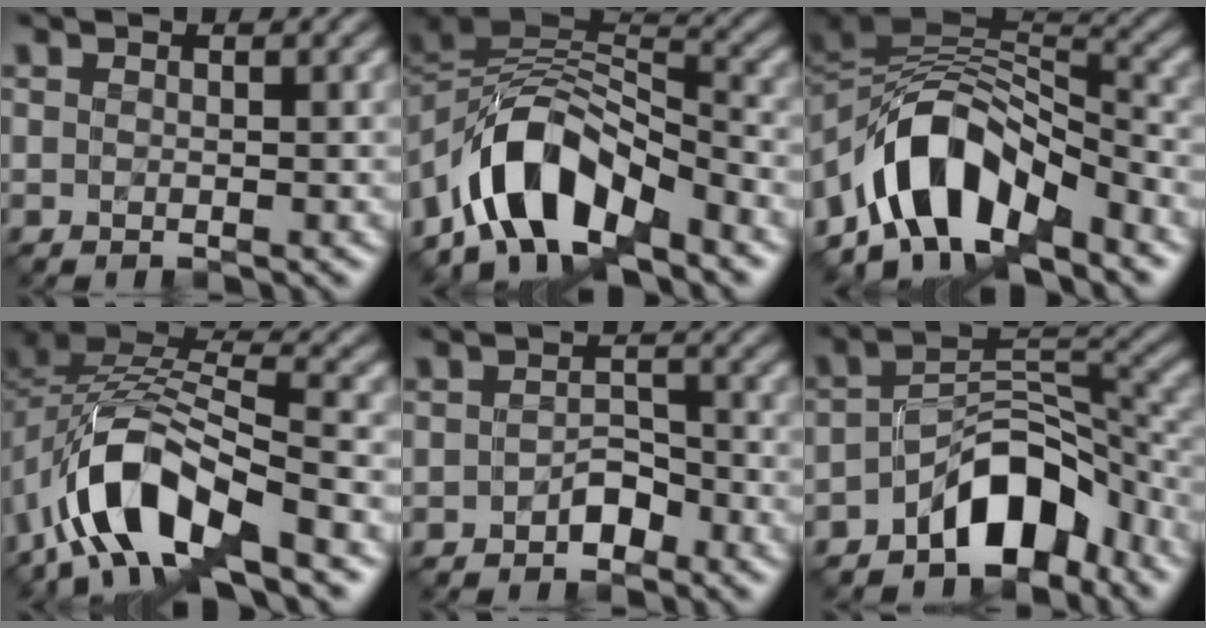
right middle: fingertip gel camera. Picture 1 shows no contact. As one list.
[{"total": 8.9, "force": [-5.3, 4.3, 5.6], "torque": [-0.075, 0.012, -0.104]}, {"total": 9.9, "force": [-5.5, 4.8, 6.6], "torque": [-0.094, 0.016, -0.106]}, {"total": 10.6, "force": [-5.8, 4.7, 7.6], "torque": [-0.137, 0.009, -0.117]}, {"total": 1.9, "force": [-1.2, 1.1, 0.9], "torque": [-0.012, 0.008, -0.023]}, {"total": 7.1, "force": [-4.5, 3.5, 4.2], "torque": [-0.042, 0.012, -0.086]}]